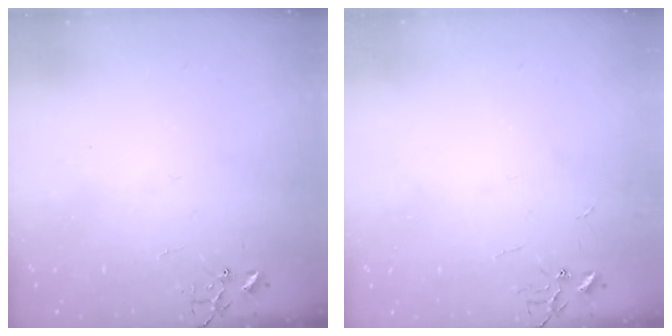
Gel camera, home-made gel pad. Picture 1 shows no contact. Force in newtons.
{"total": 2.2, "press": 2.2, "slide": 0.3}